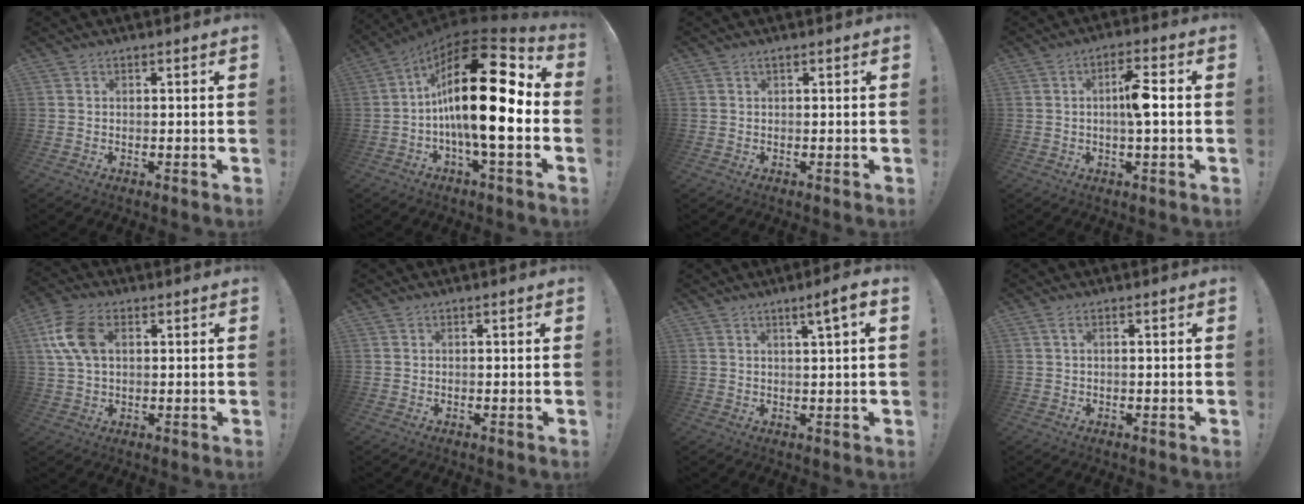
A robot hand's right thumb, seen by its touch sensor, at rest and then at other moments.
{"total": 26.5, "force": [1.2, 8.3, 25.2], "torque": [-0.426, -0.007, 0.014]}
{"total": 0.6, "force": [0.2, 0.0, 0.5], "torque": [-0.011, 0.001, 0.004]}
{"total": 7.9, "force": [0.1, 1.6, 7.8], "torque": [-0.123, 0.005, -0.005]}
{"total": 11.3, "force": [3.0, 7.1, 8.3], "torque": [-0.171, 0.008, 0.057]}
{"total": 0.0}
{"total": 4.7, "force": [2.0, -0.2, 4.3], "torque": [-0.060, -0.010, 0.024]}
{"total": 1.4, "force": [0.4, 0.1, 1.4], "torque": [-0.030, 0.001, 0.008]}